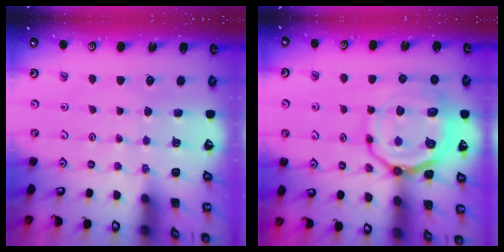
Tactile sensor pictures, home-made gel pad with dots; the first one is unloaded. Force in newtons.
{"total": 16.0, "press": 15.9, "slide": 2.0}